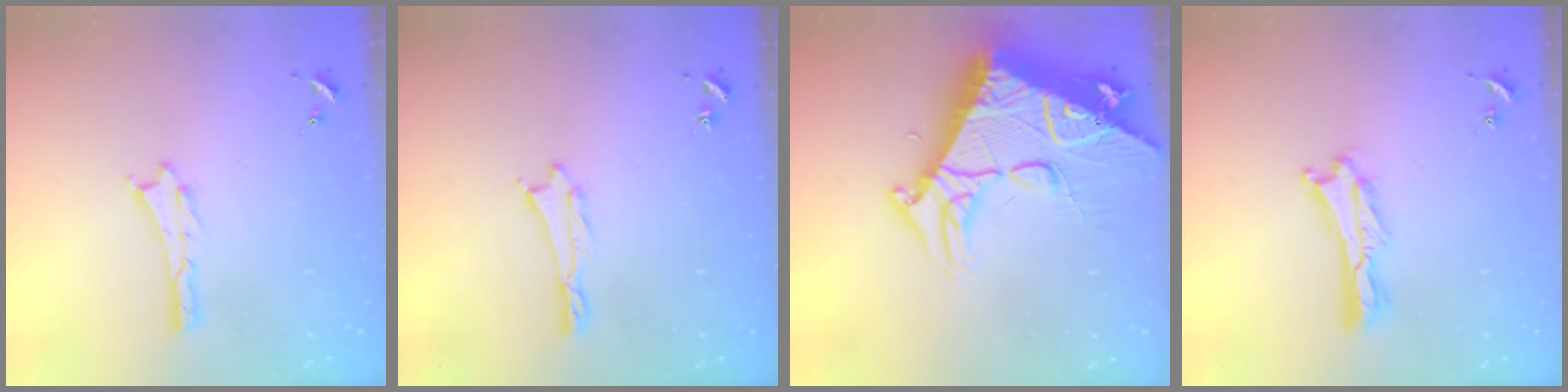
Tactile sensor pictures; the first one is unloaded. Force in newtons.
{"total": 0.5, "press": 0.5, "slide": 0.2}
{"total": 15.1, "press": 15.0, "slide": 1.6}
{"total": 1.2, "press": 1.1, "slide": 0.3}